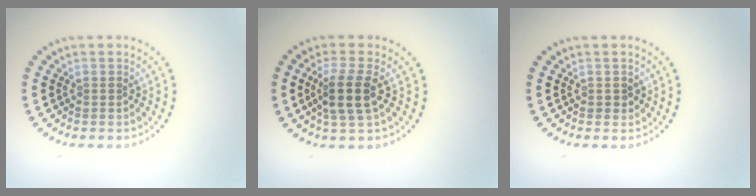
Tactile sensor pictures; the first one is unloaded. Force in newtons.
{"total": 3.2, "press": 2.7, "slide": 1.8}
{"total": 0.7, "press": 0.7, "slide": 0.1}